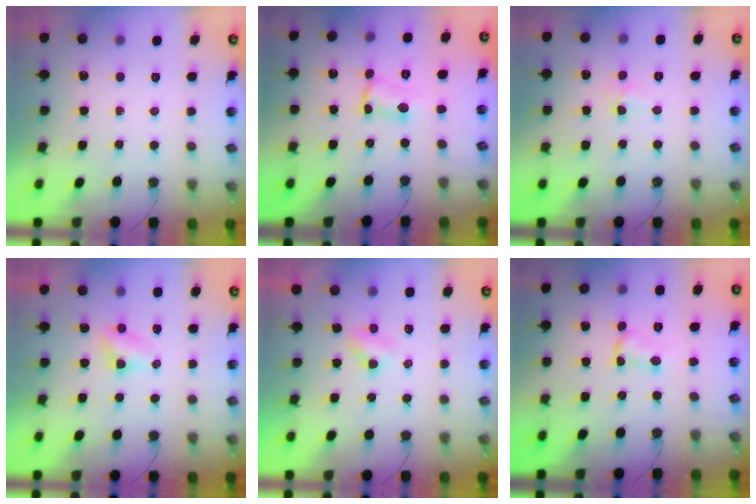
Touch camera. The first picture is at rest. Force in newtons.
{"total": 2.9, "press": 1.4, "slide": 2.5}
{"total": 2.5, "press": 2.4, "slide": 0.9}
{"total": 2.9, "press": 2.9, "slide": 0.3}
{"total": 2.4, "press": 2.4, "slide": 0.6}
{"total": 2.3, "press": 2.3, "slide": 0.1}